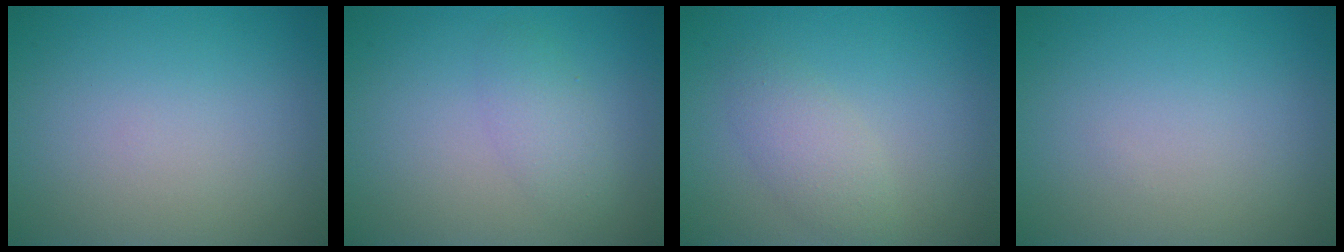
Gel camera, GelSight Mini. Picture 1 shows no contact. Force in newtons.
{"total": 1.9, "press": 1.9, "slide": 0.1}
{"total": 2.4, "press": 2.4, "slide": 0.2}
{"total": 0.0}